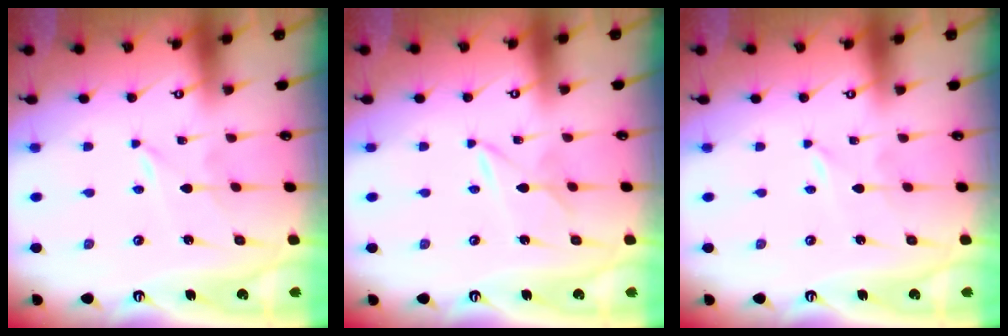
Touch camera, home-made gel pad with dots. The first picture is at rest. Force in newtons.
{"total": 4.4, "press": 4.4, "slide": 0.2}
{"total": 0.0}